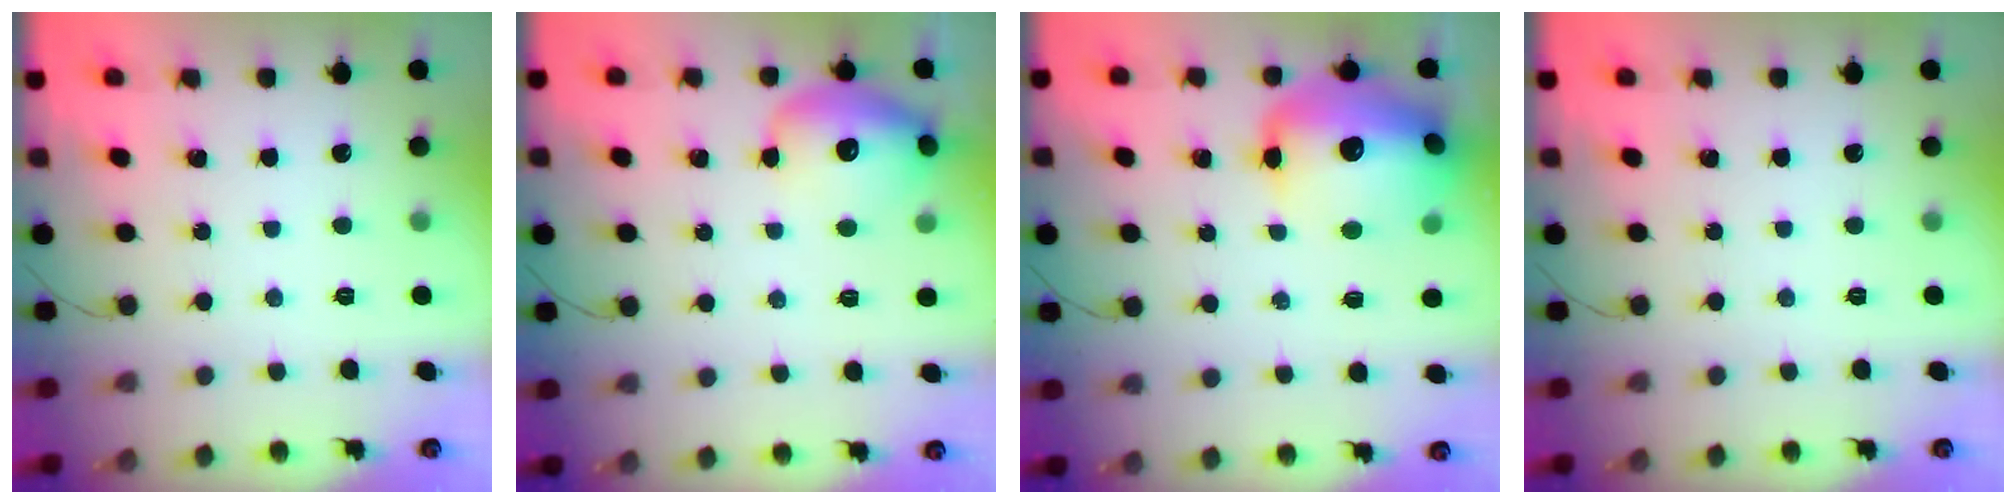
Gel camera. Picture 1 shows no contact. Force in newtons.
{"total": 14.3, "press": 14.1, "slide": 2.1}
{"total": 22.1, "press": 20.7, "slide": 7.7}
{"total": 0.0}